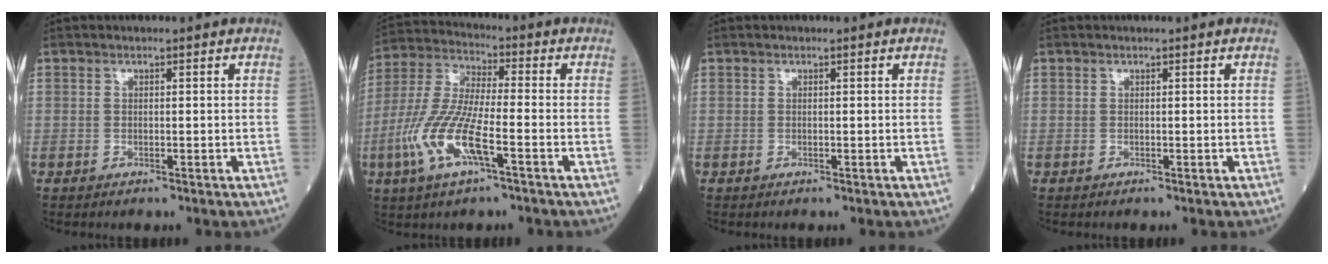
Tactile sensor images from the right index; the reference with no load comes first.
{"total": 12.4, "force": [-4.5, 2.4, 11.3], "torque": [-0.251, -0.006, -0.088]}
{"total": 0.0}
{"total": 0.0}